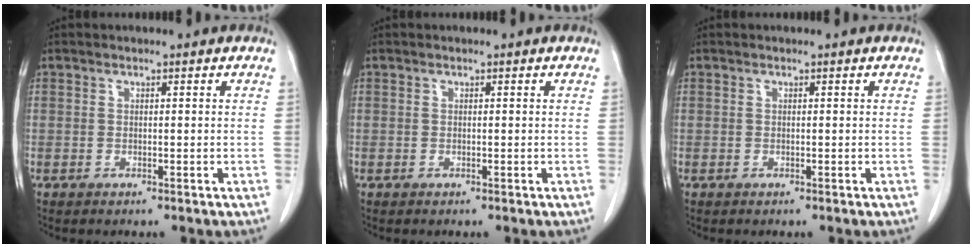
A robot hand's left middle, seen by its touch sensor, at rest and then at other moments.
{"total": 0.0}
{"total": 0.0}